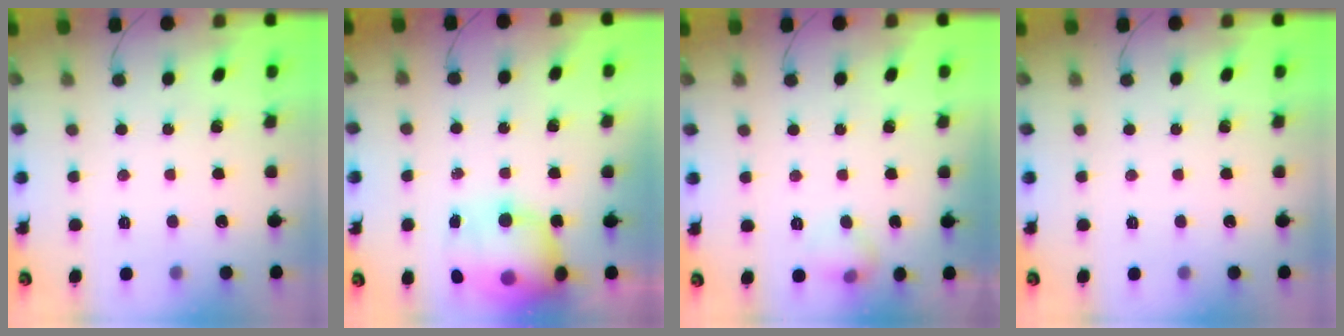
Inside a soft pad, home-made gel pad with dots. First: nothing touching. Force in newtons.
{"total": 15.8, "press": 15.3, "slide": 3.7}
{"total": 6.0, "press": 5.8, "slide": 1.8}
{"total": 0.0}